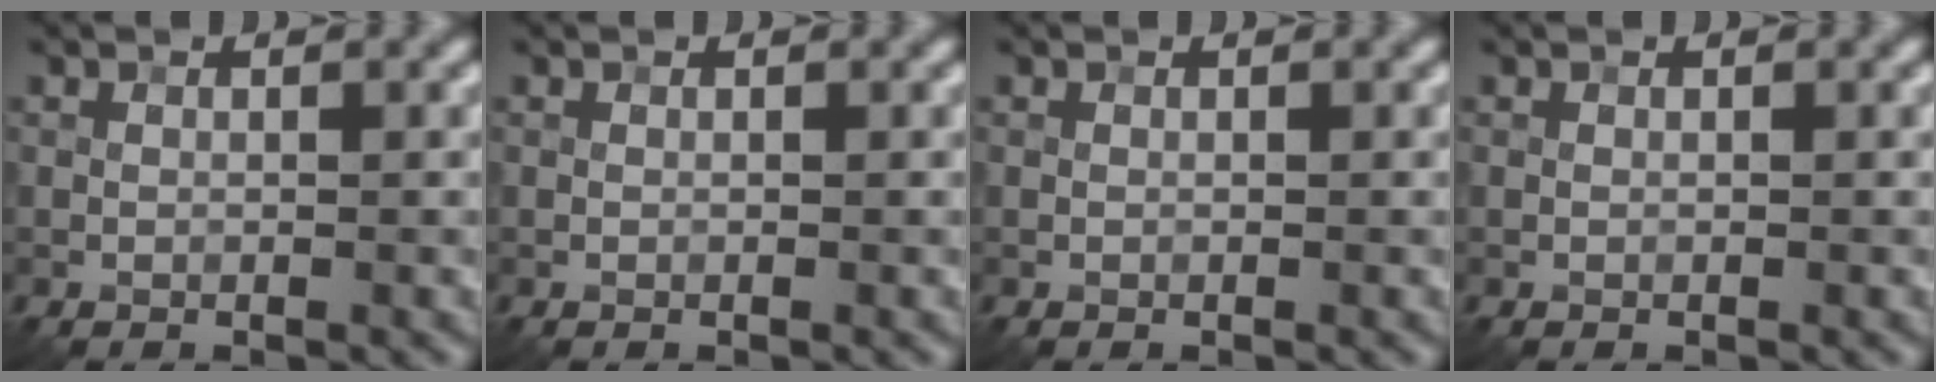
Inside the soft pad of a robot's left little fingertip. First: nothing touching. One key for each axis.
{"total": 0.0}
{"total": 0.0}
{"total": 0.0}